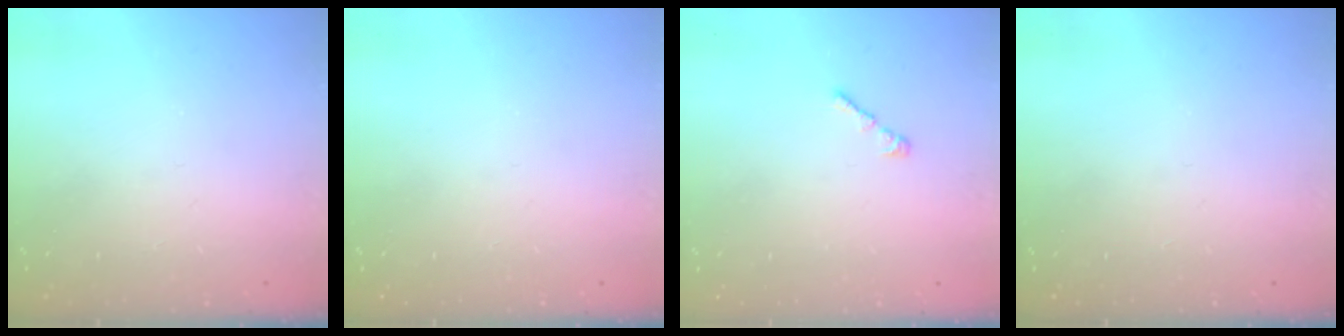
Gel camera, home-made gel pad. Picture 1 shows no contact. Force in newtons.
{"total": 0.0}
{"total": 2.2, "press": 2.1, "slide": 0.6}
{"total": 0.0}